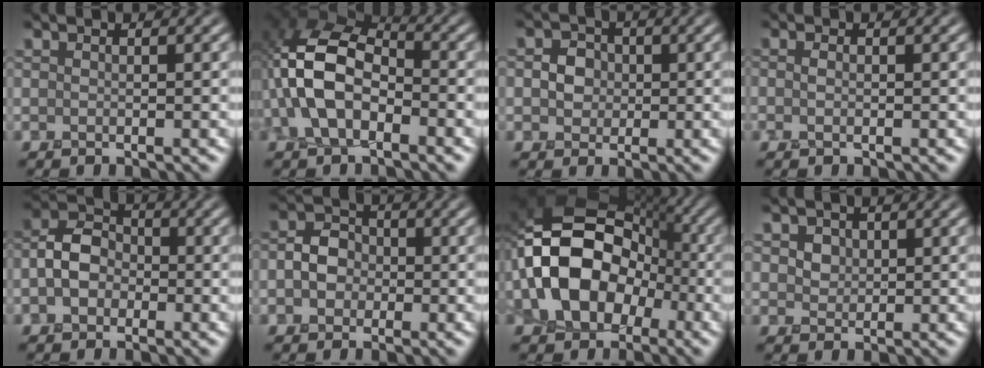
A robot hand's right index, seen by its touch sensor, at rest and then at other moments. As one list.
[{"total": 8.7, "force": [-1.9, 5.4, 6.6], "torque": [-0.141, 0.017, -0.050]}, {"total": 2.6, "force": [0.0, 2.3, 1.2], "torque": [-0.013, 0.004, -0.006]}, {"total": 1.1, "force": [-0.3, 0.5, 1.0], "torque": [-0.023, -0.002, -0.008]}, {"total": 4.3, "force": [-0.9, 3.3, 2.5], "torque": [-0.046, 0.007, -0.024]}, {"total": 3.3, "force": [-0.4, 2.7, 1.7], "torque": [-0.018, 0.002, -0.016]}, {"total": 13.7, "force": [-2.6, 9.4, 9.6], "torque": [-0.188, 0.003, -0.067]}, {"total": 2.2, "force": [1.0, 1.7, 1.0], "torque": [-0.019, 0.007, 0.015]}]